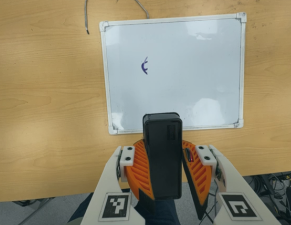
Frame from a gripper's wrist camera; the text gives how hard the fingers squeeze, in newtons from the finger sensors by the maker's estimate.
{"total": 10.6, "left": 10.6, "right": 10.6}